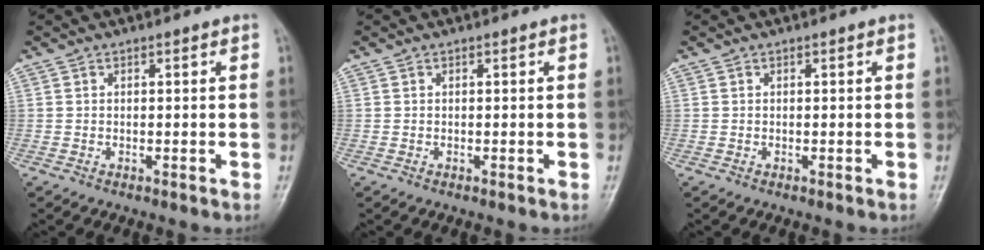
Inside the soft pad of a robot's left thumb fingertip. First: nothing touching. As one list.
[{"total": 0.0}, {"total": 0.0}]